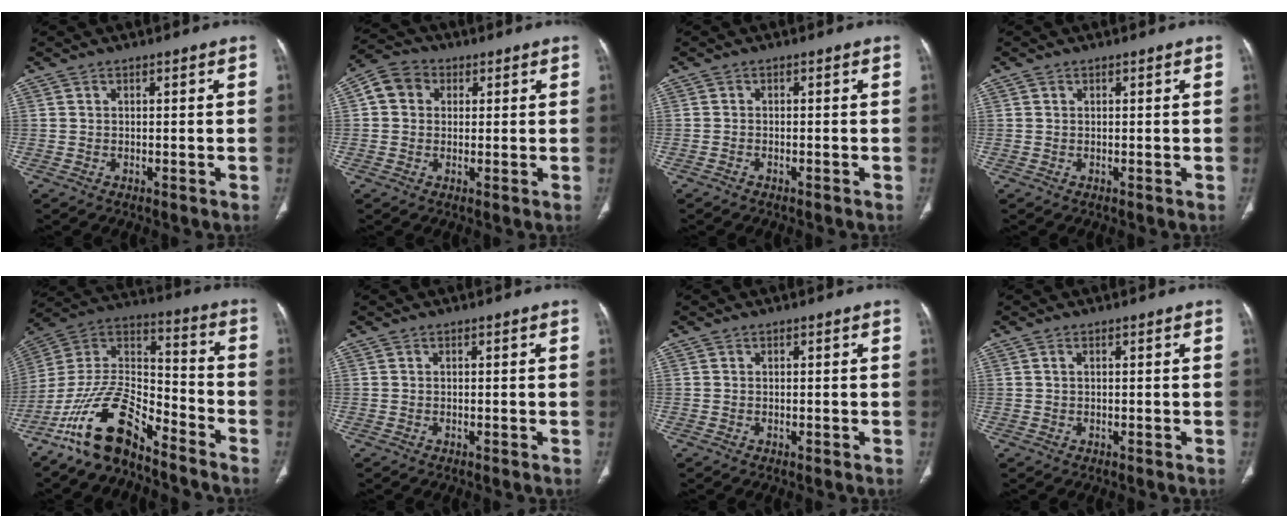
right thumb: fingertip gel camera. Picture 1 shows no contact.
{"total": 6.0, "force": [1.3, 5.2, 2.8], "torque": [-0.039, 0.013, 0.014]}
{"total": 0.7, "force": [-0.7, 0.1, 0.2], "torque": [-0.008, 0.005, -0.011]}
{"total": 0.0}
{"total": 16.2, "force": [-11.9, 5.8, 9.4], "torque": [-0.160, 0.094, -0.227]}
{"total": 0.0}
{"total": 0.0}
{"total": 0.6, "force": [0.2, 0.3, 0.5], "torque": [-0.014, 0.004, 0.003]}